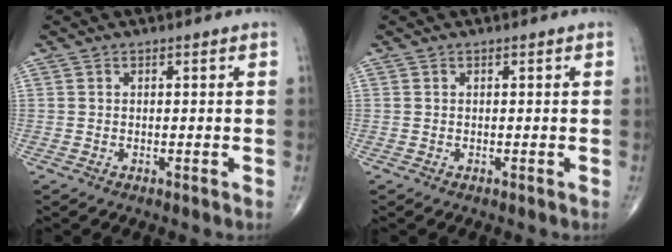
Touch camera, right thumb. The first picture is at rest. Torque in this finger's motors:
{"motor_torque": [0.00, 0.00, 0.00, 0.00, 0.00]}